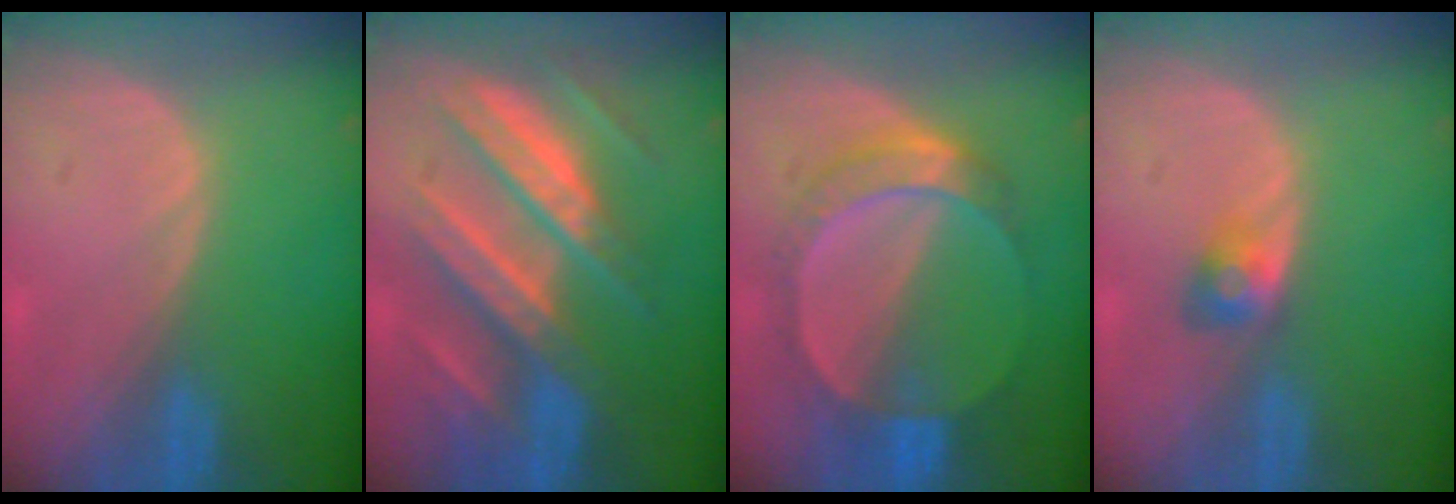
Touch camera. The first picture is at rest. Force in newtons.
{"total": 11.4, "press": 11.3, "slide": 1.0}
{"total": 7.1, "press": 7.0, "slide": 0.5}
{"total": 2.8, "press": 2.5, "slide": 1.2}